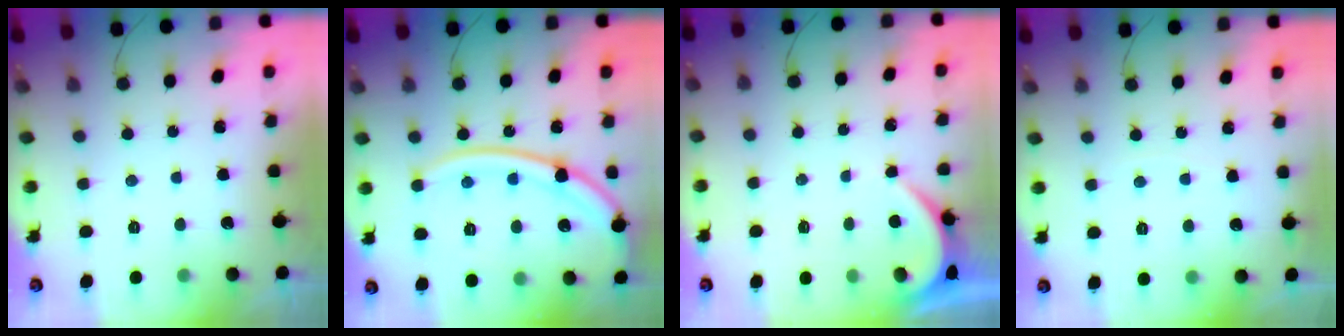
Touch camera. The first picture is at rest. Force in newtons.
{"total": 17.1, "press": 17.1, "slide": 1.3}
{"total": 2.2, "press": 2.2, "slide": 0.2}
{"total": 2.8, "press": 2.8, "slide": 0.3}